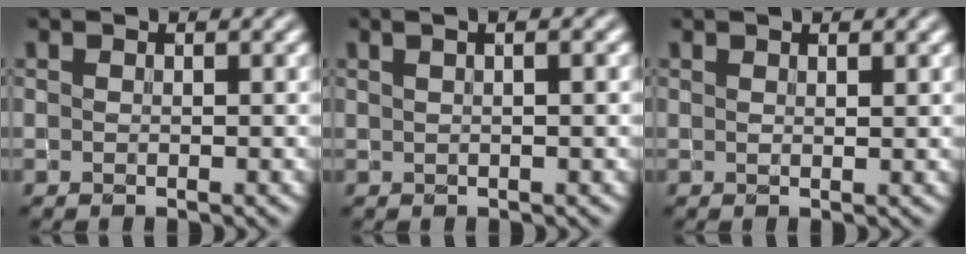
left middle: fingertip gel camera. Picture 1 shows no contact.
{"total": 4.7, "force": [1.9, 2.3, 3.6], "torque": [-0.019, 0.027, -0.004]}
{"total": 1.0, "force": [0.7, 0.2, 0.7], "torque": [-0.012, 0.000, 0.009]}